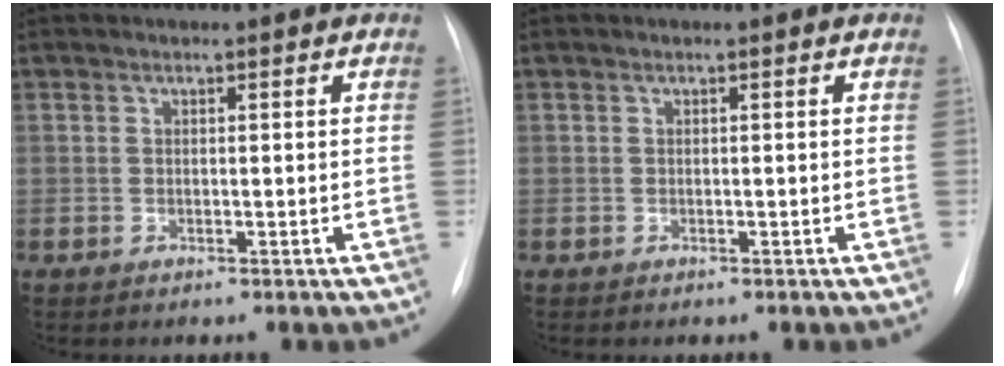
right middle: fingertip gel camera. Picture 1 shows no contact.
{"total": 0.0}